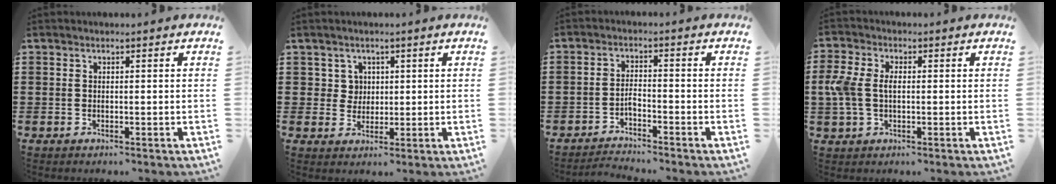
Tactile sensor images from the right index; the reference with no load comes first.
{"total": 2.8, "force": [1.0, 2.6, 0.6], "torque": [-0.026, 0.010, 0.017]}
{"total": 2.4, "force": [-2.1, 0.3, 1.0], "torque": [-0.023, 0.004, -0.046]}
{"total": 4.8, "force": [-0.1, 3.0, 3.7], "torque": [-0.103, 0.000, -0.010]}